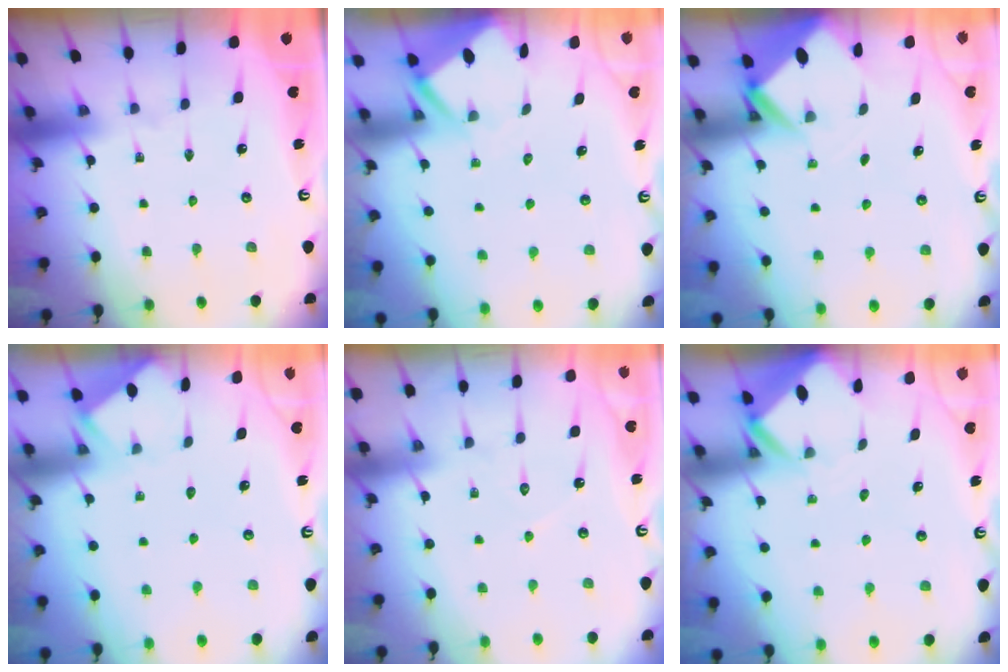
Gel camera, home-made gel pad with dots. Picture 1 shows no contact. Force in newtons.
{"total": 3.5, "press": 3.5, "slide": 0.3}
{"total": 2.6, "press": 2.6, "slide": 0.1}
{"total": 1.9, "press": 1.9, "slide": 0.3}
{"total": 5.9, "press": 5.8, "slide": 0.7}
{"total": 2.9, "press": 2.9, "slide": 0.2}